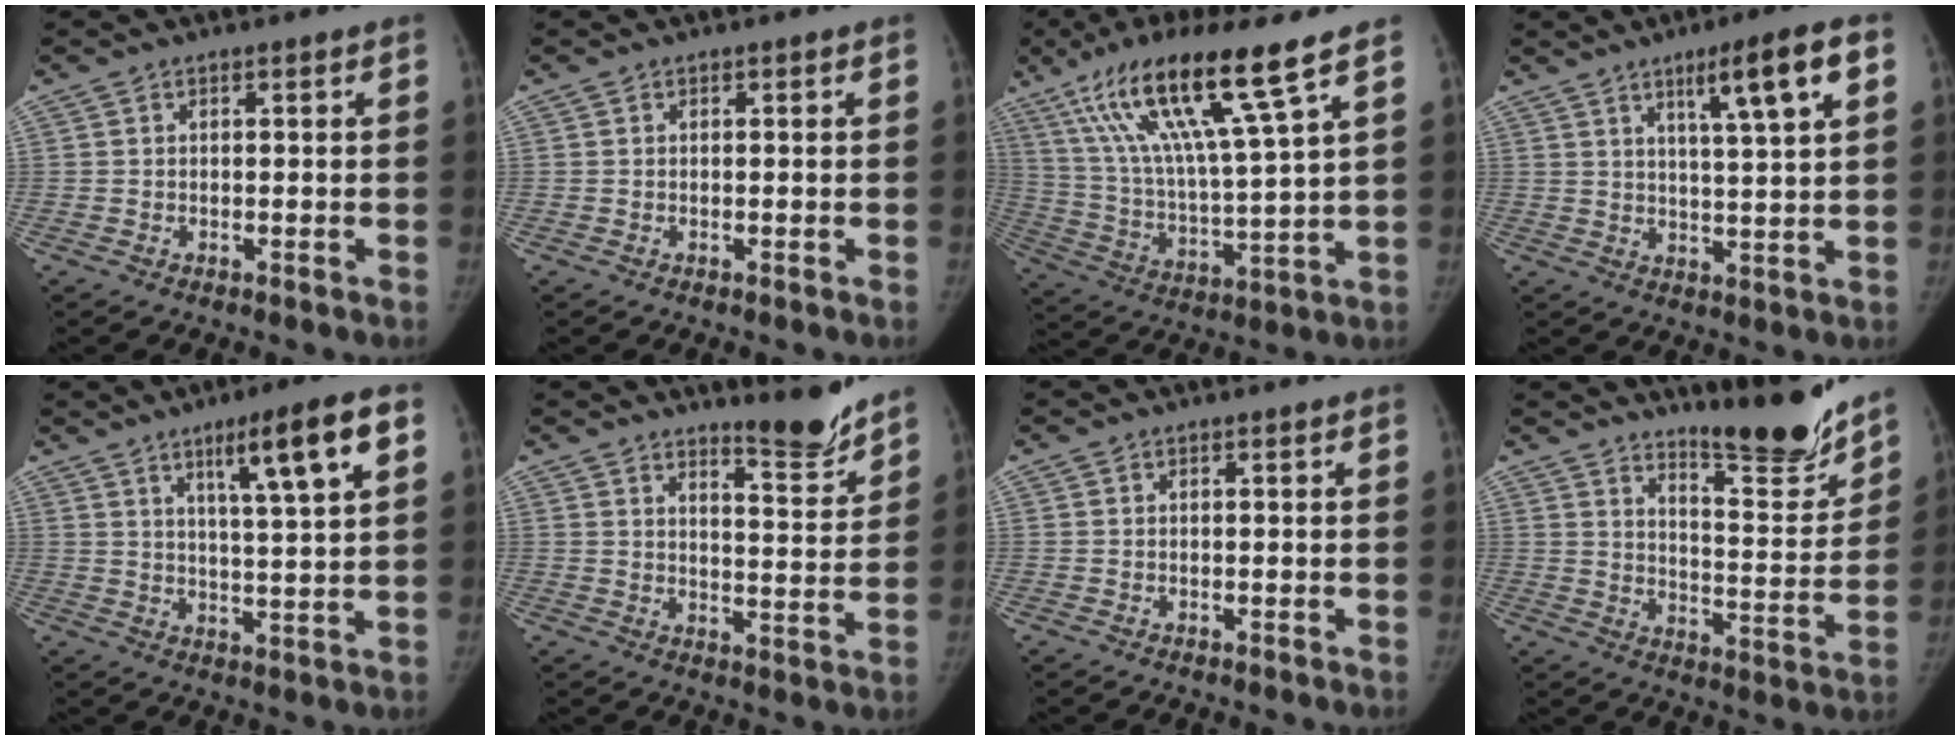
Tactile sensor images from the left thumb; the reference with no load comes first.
{"total": 0.0}
{"total": 19.4, "force": [11.3, 1.3, 15.7], "torque": [-0.291, -0.041, 0.208]}
{"total": 10.2, "force": [4.7, 0.8, 9.0], "torque": [-0.139, -0.013, 0.073]}
{"total": 11.5, "force": [5.5, 1.0, 10.1], "torque": [-0.155, -0.017, 0.085]}
{"total": 7.4, "force": [6.6, 0.9, 3.2], "torque": [-0.028, -0.064, 0.102]}
{"total": 0.0}
{"total": 13.7, "force": [11.7, 2.2, 6.6], "torque": [-0.066, -0.101, 0.184]}